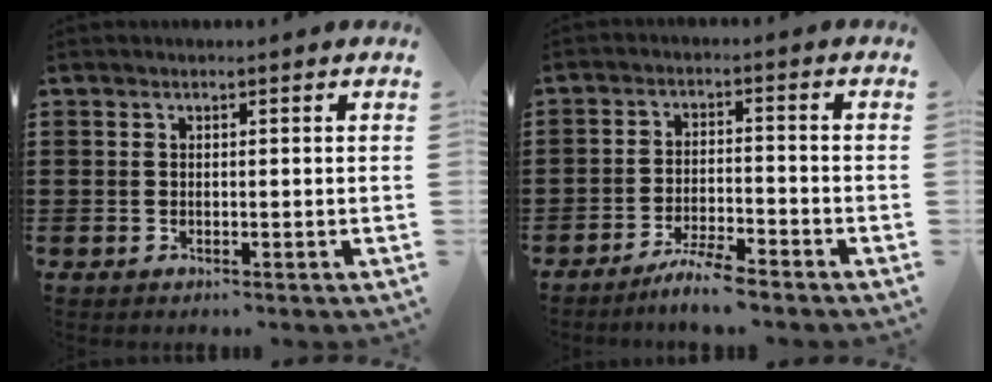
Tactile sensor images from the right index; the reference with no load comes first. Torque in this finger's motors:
{"motor_torque": [1.75, 0.39, 0.41, 0.04]}